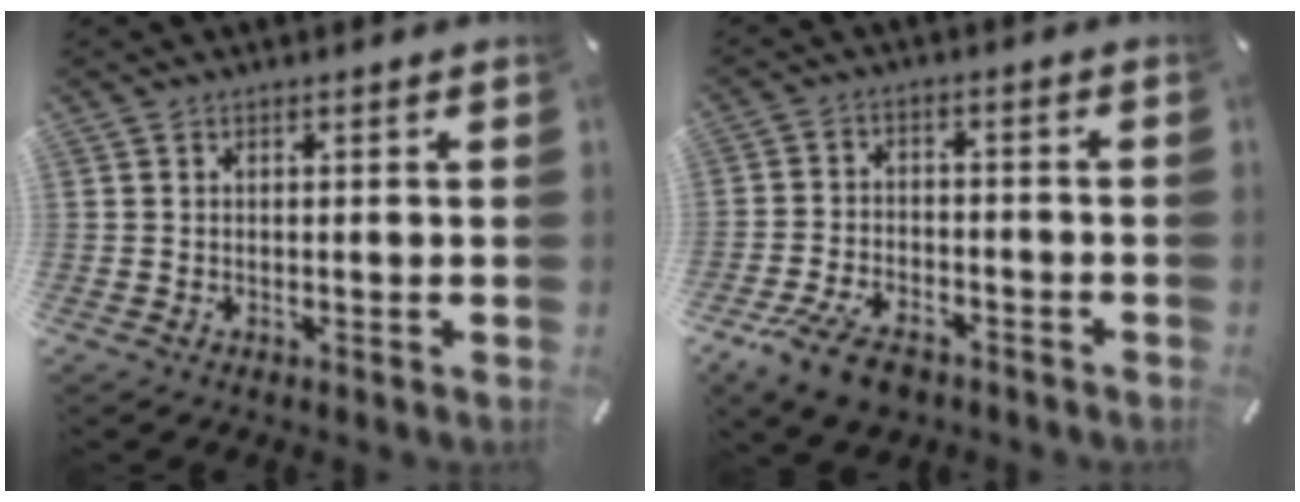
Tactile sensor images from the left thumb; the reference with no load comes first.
{"total": 8.8, "force": [-5.7, 4.5, 5.0], "torque": [-0.109, 0.021, -0.107]}